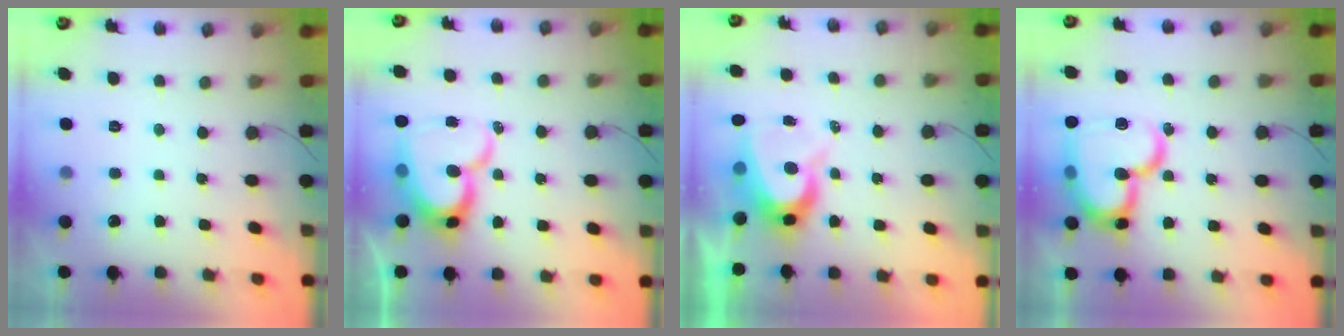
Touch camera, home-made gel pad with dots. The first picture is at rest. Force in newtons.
{"total": 16.2, "press": 16.2, "slide": 1.5}
{"total": 8.5, "press": 8.5, "slide": 0.7}
{"total": 24.5, "press": 24.4, "slide": 2.5}